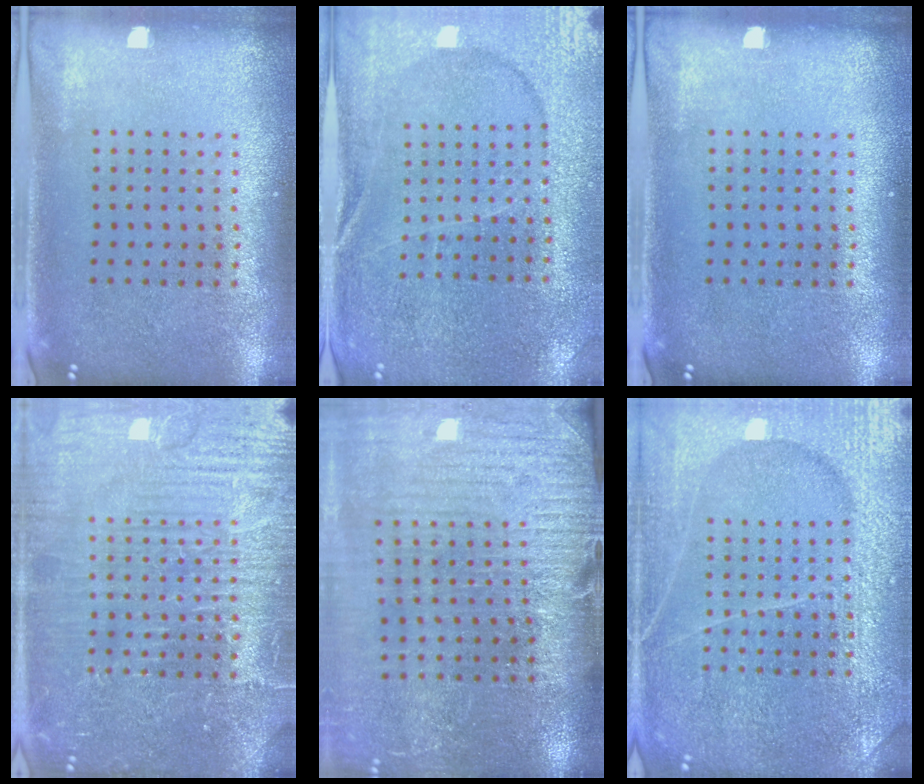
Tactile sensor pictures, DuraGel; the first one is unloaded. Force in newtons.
{"total": 1.5, "press": 1.5, "slide": 0.2}
{"total": 0.0}
{"total": 7.6, "press": 7.6, "slide": 0.9}
{"total": 3.9, "press": 3.4, "slide": 1.9}
{"total": 6.6, "press": 6.5, "slide": 0.8}